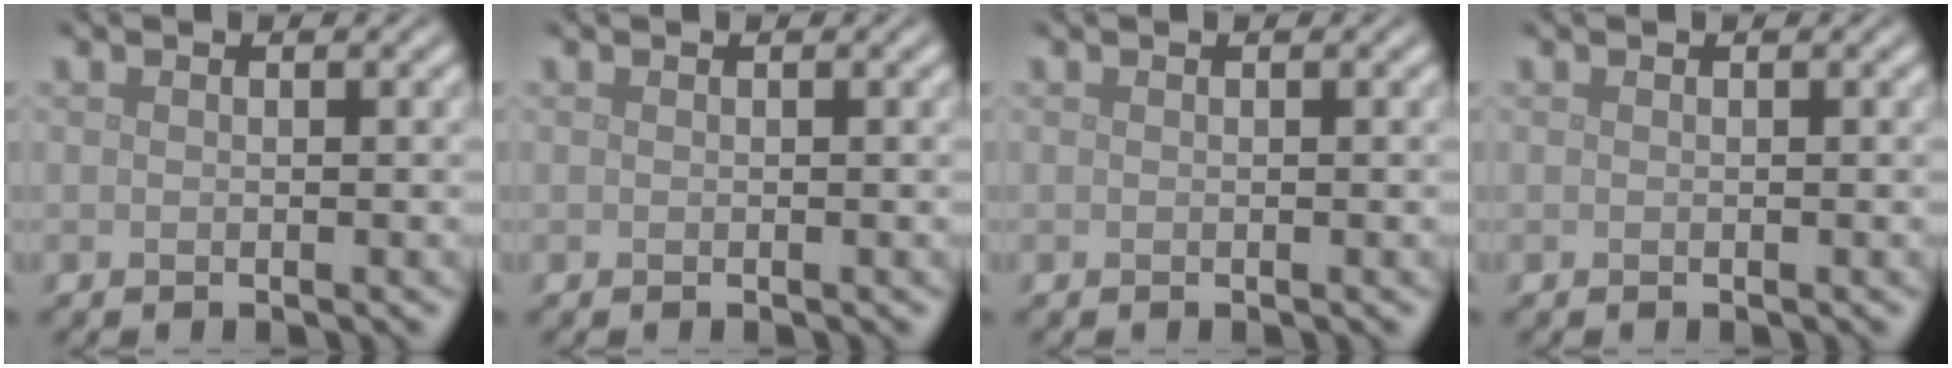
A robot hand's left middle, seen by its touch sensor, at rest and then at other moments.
{"total": 0.0}
{"total": 0.0}
{"total": 0.0}